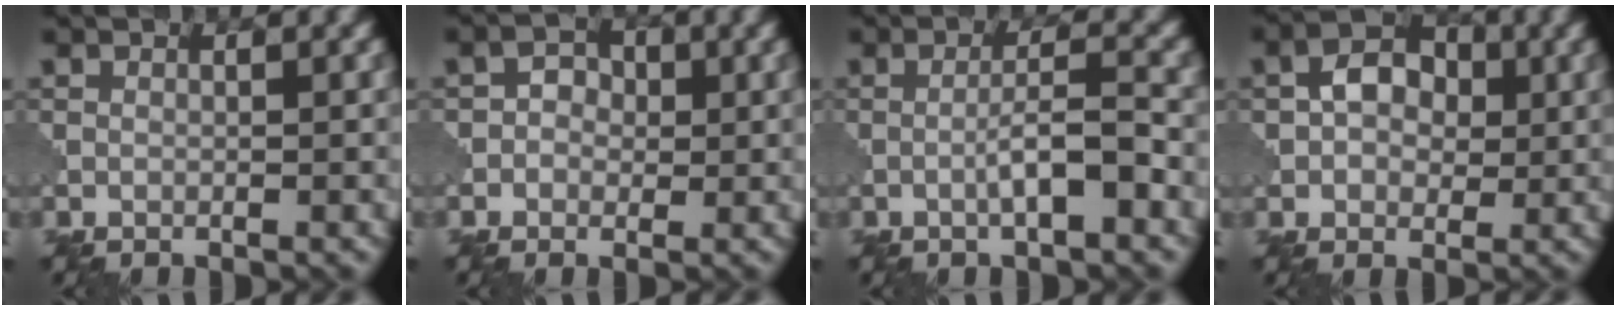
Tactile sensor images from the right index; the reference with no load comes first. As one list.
[{"total": 2.0, "force": [-0.2, 1.8, 0.9], "torque": [-0.002, 0.003, -0.010]}, {"total": 3.4, "force": [-1.2, 0.4, 3.2], "torque": [-0.054, 0.011, -0.024]}, {"total": 4.6, "force": [0.6, 3.4, 3.1], "torque": [-0.048, 0.009, -0.002]}]